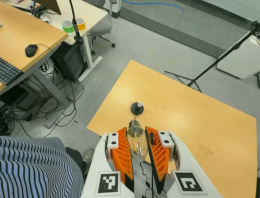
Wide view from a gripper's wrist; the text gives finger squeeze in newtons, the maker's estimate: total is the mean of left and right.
{"total": 22.5, "left": 25.1, "right": 19.9}